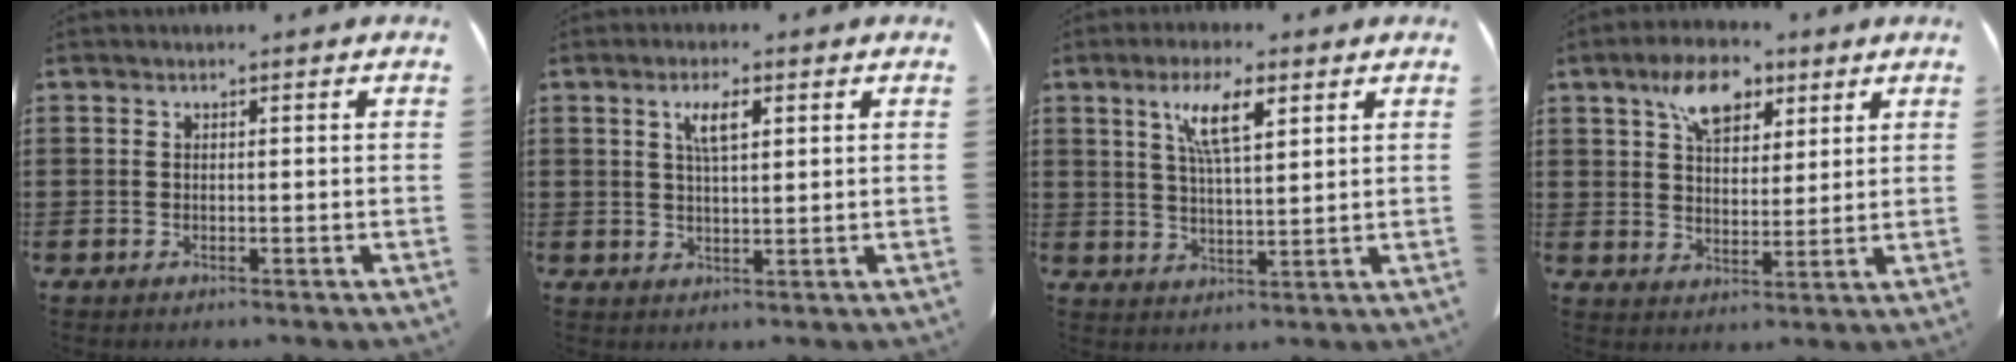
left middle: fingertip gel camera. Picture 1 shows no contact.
{"total": 4.2, "force": [1.8, 1.2, 3.6], "torque": [-0.069, 0.004, 0.027]}
{"total": 7.4, "force": [3.9, 1.8, 6.0], "torque": [-0.127, 0.010, 0.066]}
{"total": 8.5, "force": [5.1, 4.6, 5.0], "torque": [-0.102, 0.003, 0.091]}